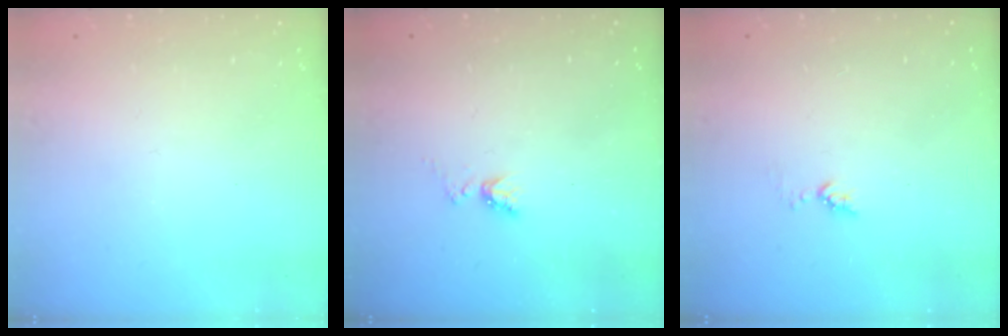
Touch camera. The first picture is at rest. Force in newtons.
{"total": 4.4, "press": 4.4, "slide": 0.6}
{"total": 3.7, "press": 3.6, "slide": 0.4}